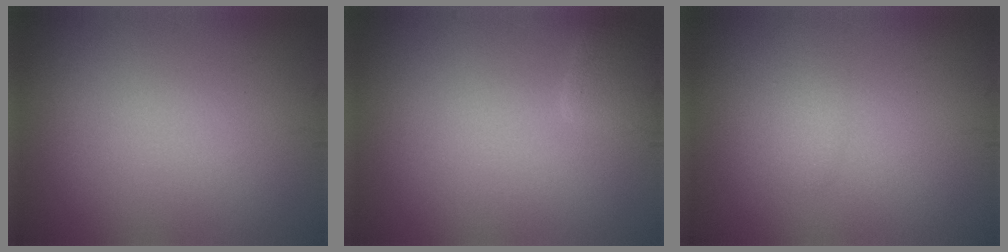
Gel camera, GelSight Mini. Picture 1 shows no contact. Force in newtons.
{"total": 1.7, "press": 1.7, "slide": 0.1}
{"total": 1.0, "press": 1.0, "slide": 0.1}